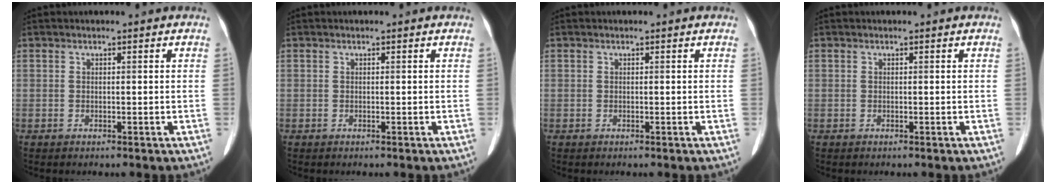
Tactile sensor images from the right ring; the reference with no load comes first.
{"total": 0.0}
{"total": 0.0}
{"total": 0.0}